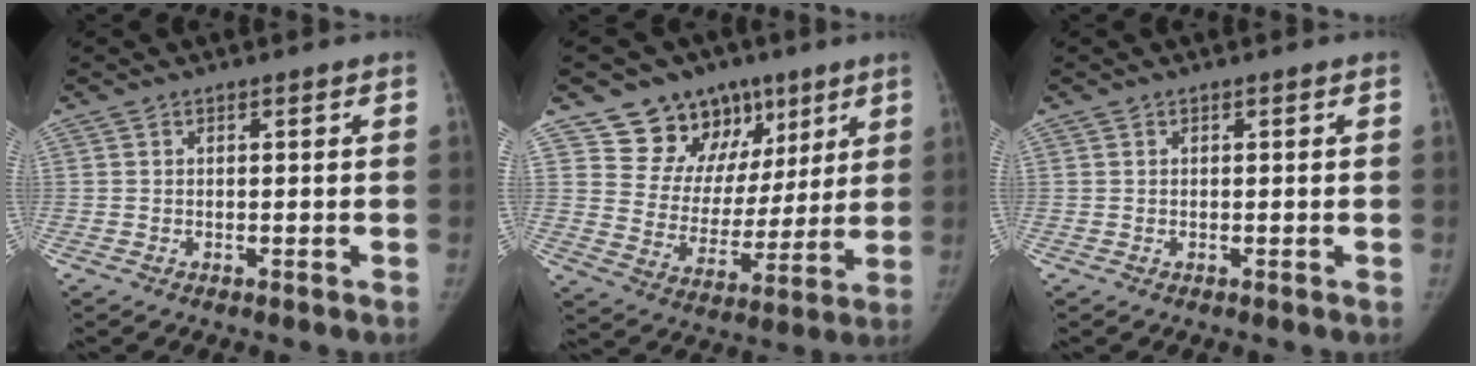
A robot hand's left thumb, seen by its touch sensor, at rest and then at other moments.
{"total": 16.4, "force": [9.7, 12.2, 5.2], "torque": [-0.019, -0.031, 0.160]}
{"total": 0.0}